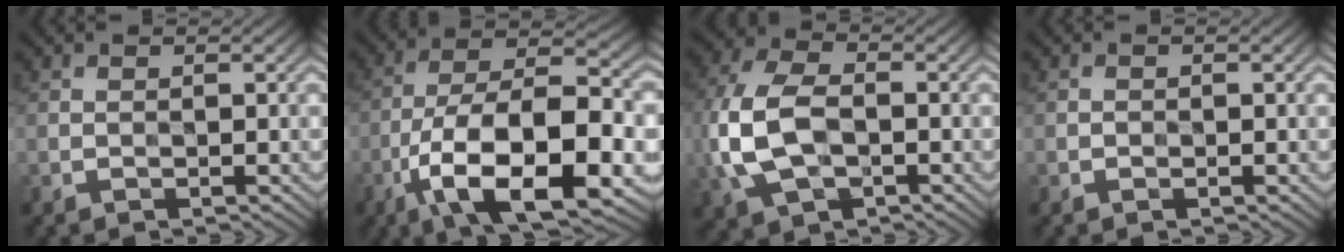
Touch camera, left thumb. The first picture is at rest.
{"total": 15.6, "force": [-7.7, 6.0, 12.2], "torque": [-0.214, -0.003, -0.144]}
{"total": 10.9, "force": [-1.7, 6.9, 8.3], "torque": [-0.213, 0.008, -0.038]}
{"total": 0.8, "force": [-0.6, 0.5, 0.0], "torque": [0.003, 0.001, -0.011]}